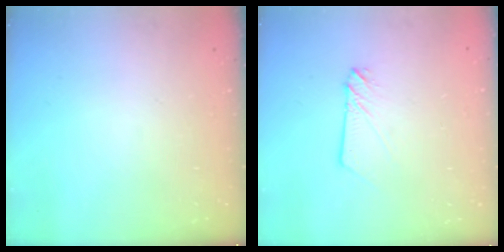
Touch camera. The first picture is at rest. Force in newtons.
{"total": 2.9, "press": 2.9, "slide": 0.4}